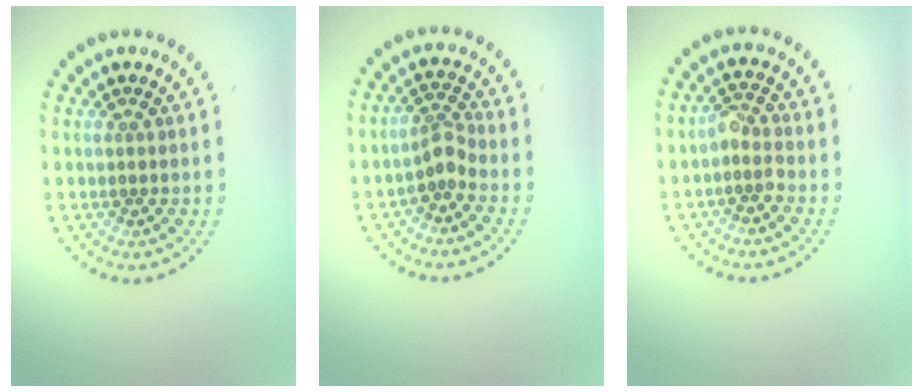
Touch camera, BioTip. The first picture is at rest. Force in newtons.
{"total": 1.9, "press": 1.3, "slide": 1.4}
{"total": 1.7, "press": 1.4, "slide": 1.0}